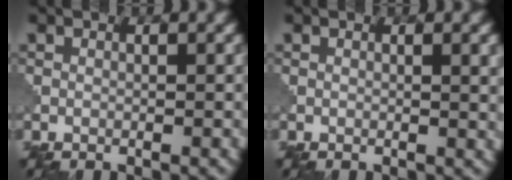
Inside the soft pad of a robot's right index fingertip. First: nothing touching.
{"total": 1.9, "force": [0.5, 0.5, 1.8], "torque": [-0.016, 0.003, 0.005]}